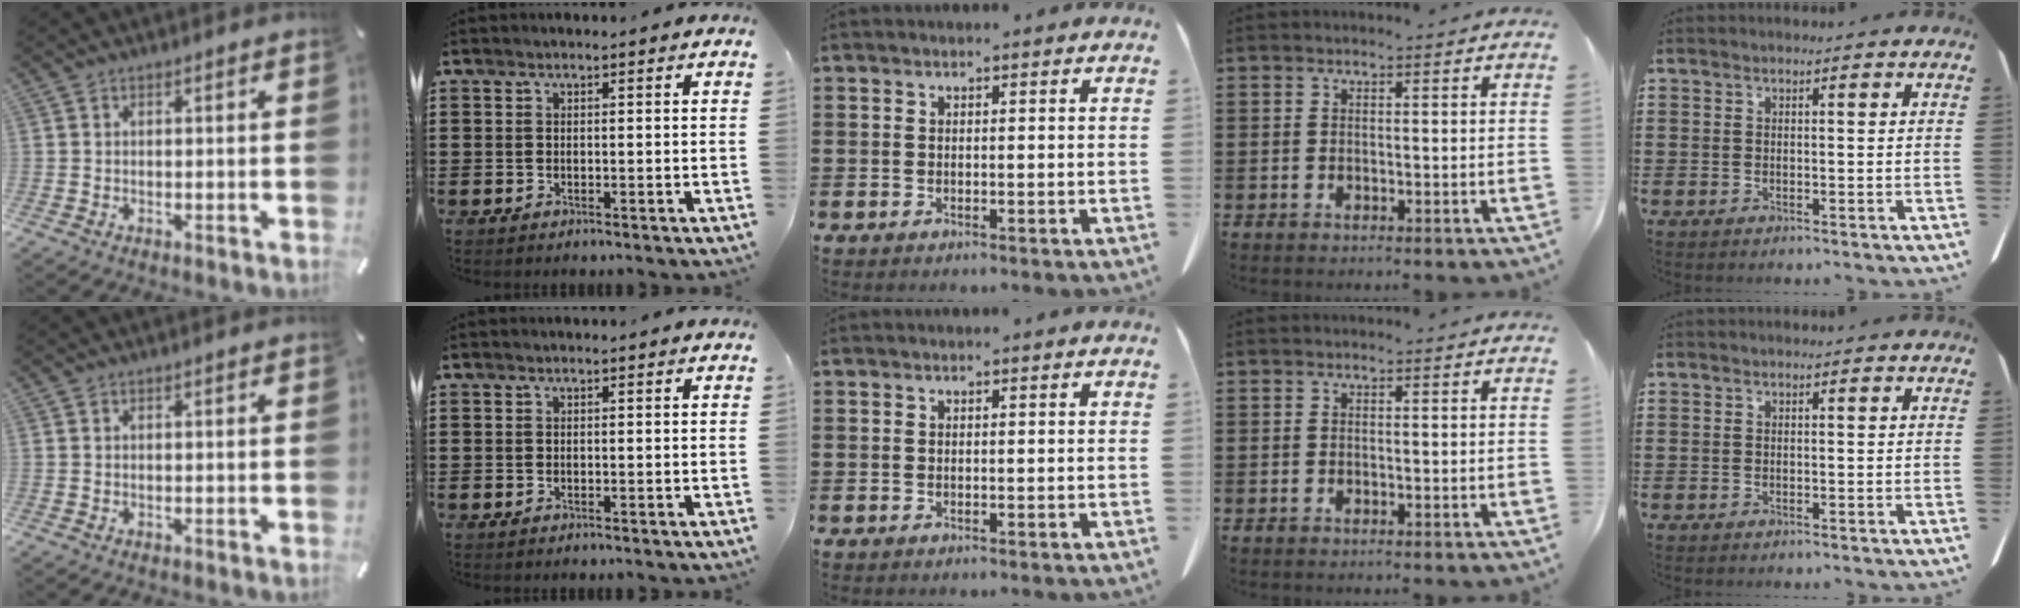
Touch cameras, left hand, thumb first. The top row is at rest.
{}